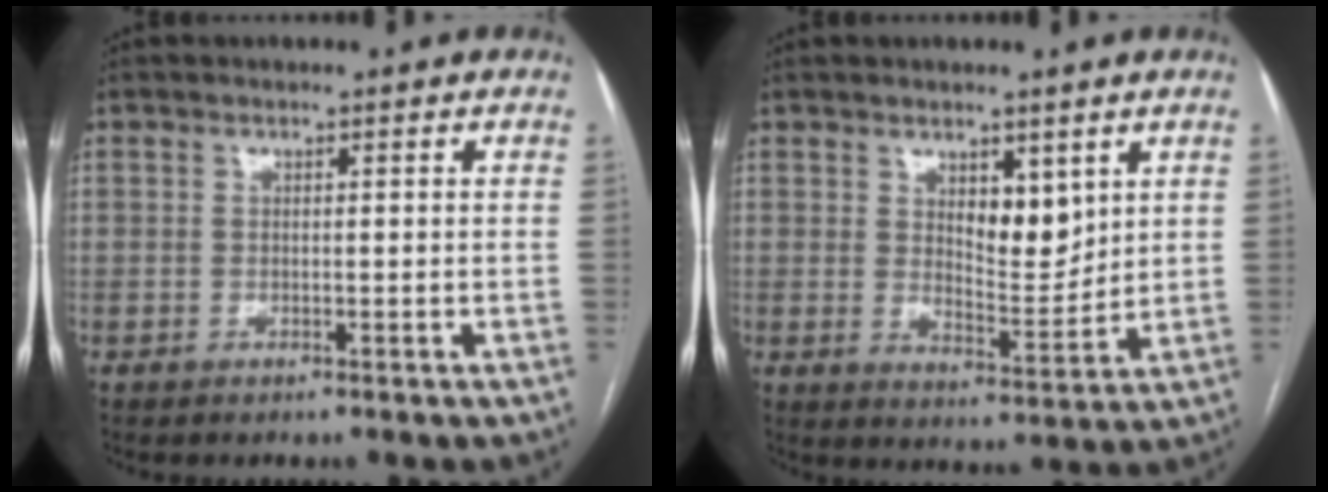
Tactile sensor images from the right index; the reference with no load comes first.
{"total": 6.0, "force": [2.8, 2.5, 4.7], "torque": [-0.078, -0.010, 0.054]}